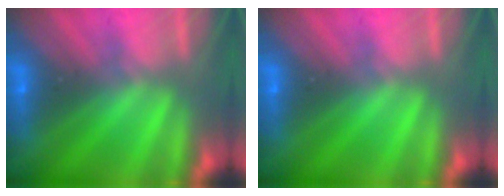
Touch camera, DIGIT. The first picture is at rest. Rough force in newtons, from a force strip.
{"total": 0.0}